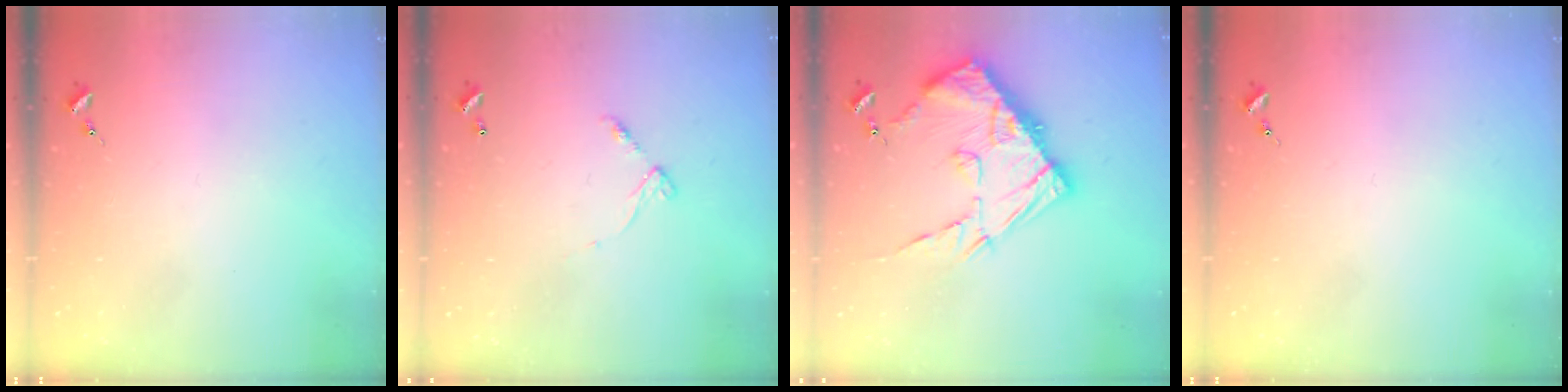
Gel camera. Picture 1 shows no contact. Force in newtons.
{"total": 6.2, "press": 6.2, "slide": 0.4}
{"total": 18.0, "press": 17.9, "slide": 1.9}
{"total": 0.0}